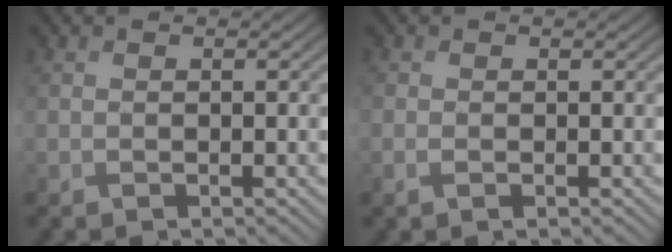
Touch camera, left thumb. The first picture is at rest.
{"total": 0.8, "force": [-0.3, 0.3, 0.7], "torque": [-0.021, -0.003, -0.006]}